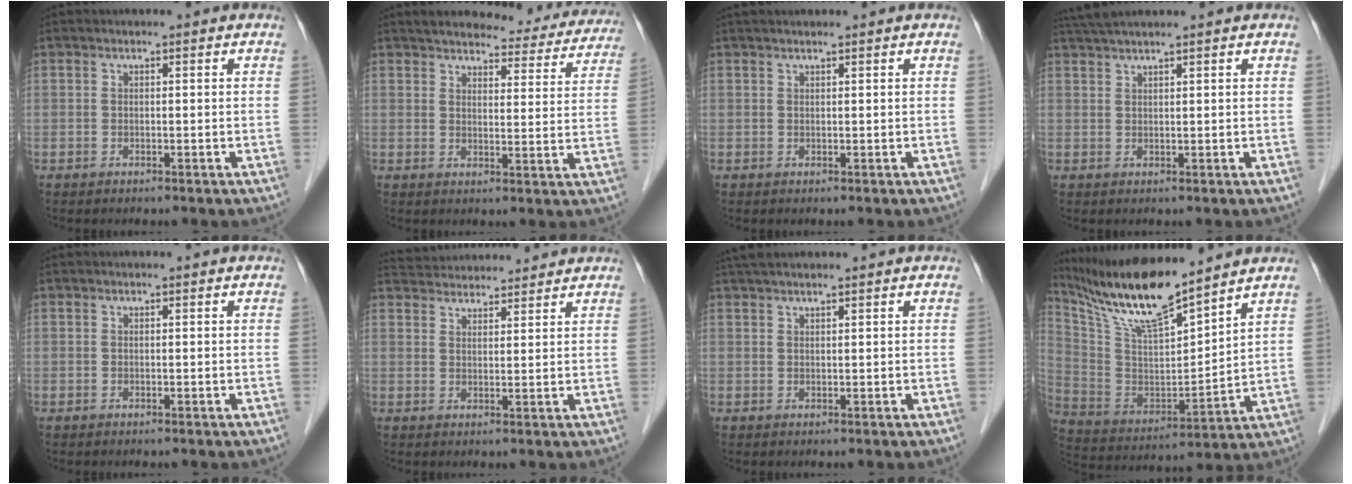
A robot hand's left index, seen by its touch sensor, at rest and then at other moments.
{"total": 17.5, "force": [15.9, 4.7, 5.7], "torque": [-0.049, -0.006, 0.174]}
{"total": 2.9, "force": [2.5, -0.1, 1.6], "torque": [-0.018, 0.028, 0.043]}
{"total": 5.0, "force": [4.3, -0.5, 2.5], "torque": [-0.046, 0.031, 0.083]}
{"total": 0.0}
{"total": 9.6, "force": [9.3, 1.5, 2.0], "torque": [-0.035, 0.034, 0.139]}
{"total": 4.7, "force": [4.0, 0.1, 2.4], "torque": [-0.036, 0.033, 0.072]}
{"total": 15.1, "force": [13.1, 0.8, 7.6], "torque": [-0.156, -0.005, 0.253]}